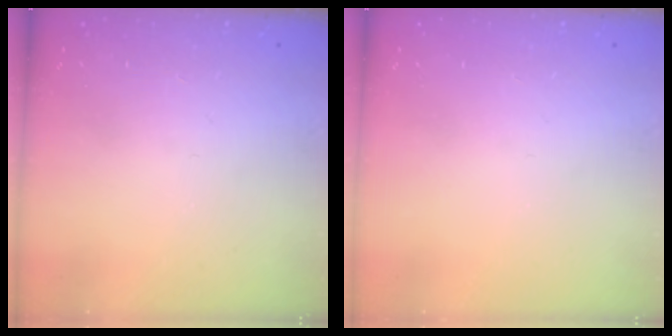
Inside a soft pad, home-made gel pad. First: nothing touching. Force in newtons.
{"total": 0.0}